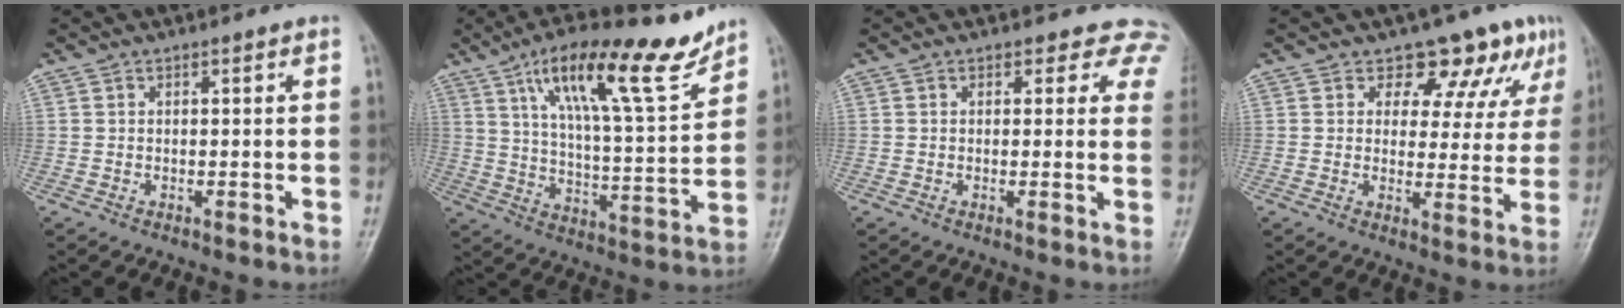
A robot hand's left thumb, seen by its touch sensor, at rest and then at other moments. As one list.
[{"total": 18.7, "force": [12.1, 4.5, 13.5], "torque": [-0.193, -0.053, 0.201]}, {"total": 6.1, "force": [5.0, 3.5, 0.8], "torque": [0.039, -0.016, 0.026]}, {"total": 10.0, "force": [7.1, 6.0, 3.8], "torque": [0.001, -0.035, 0.073]}]